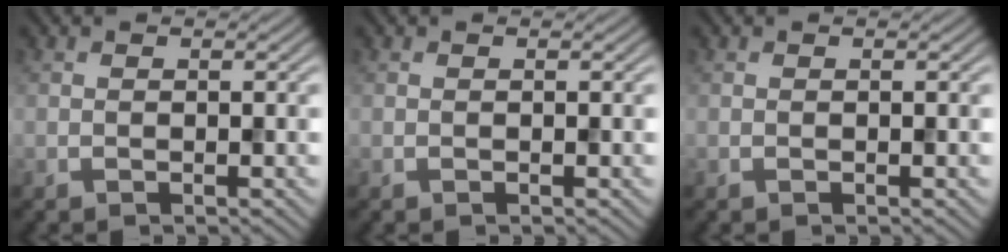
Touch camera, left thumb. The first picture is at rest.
{"total": 0.0}
{"total": 0.0}